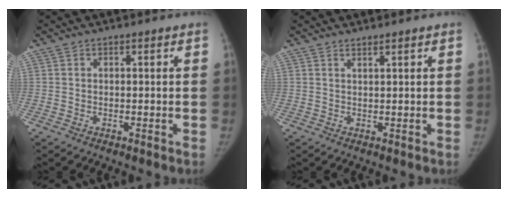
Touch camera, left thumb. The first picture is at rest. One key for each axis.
{"total": 1.1, "fx": 1.0, "fy": -0.1, "fz": 0.5, "tx": -0.008, "ty": -0.009, "tz": 0.019}